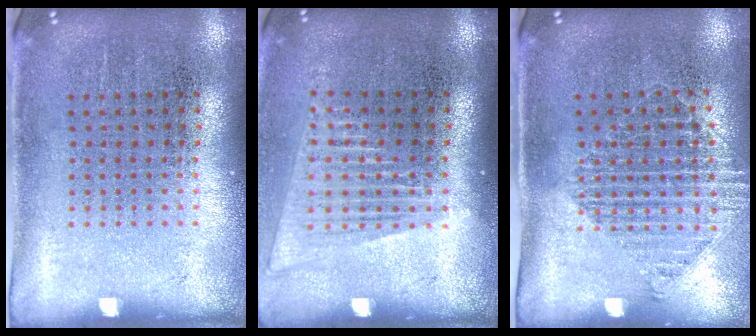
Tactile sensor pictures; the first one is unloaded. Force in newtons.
{"total": 1.4, "press": 1.3, "slide": 0.6}
{"total": 1.3, "press": 1.1, "slide": 0.7}